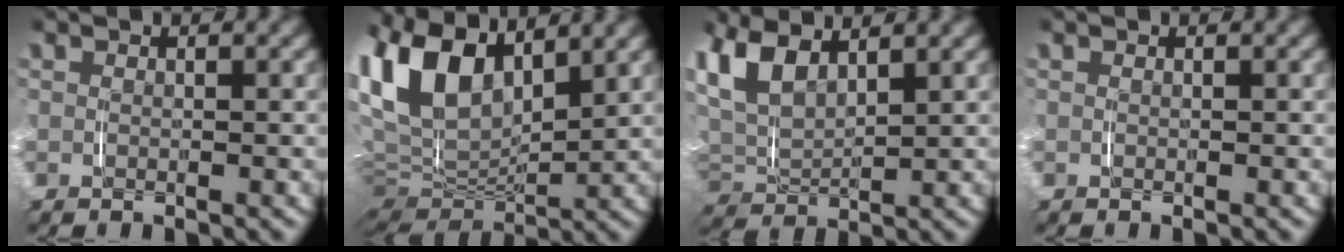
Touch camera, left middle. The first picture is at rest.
{"total": 13.3, "force": [4.6, 8.7, 9.0], "torque": [-0.208, -0.007, 0.087]}
{"total": 6.7, "force": [2.7, 4.5, 4.1], "torque": [-0.131, -0.008, 0.053]}
{"total": 0.0}